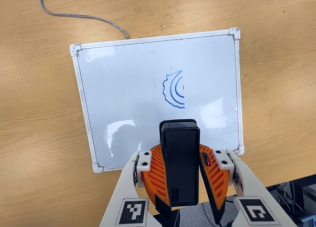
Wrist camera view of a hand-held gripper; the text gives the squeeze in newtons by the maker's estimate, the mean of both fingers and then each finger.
{"total": 10.4, "left": 10.0, "right": 10.8}